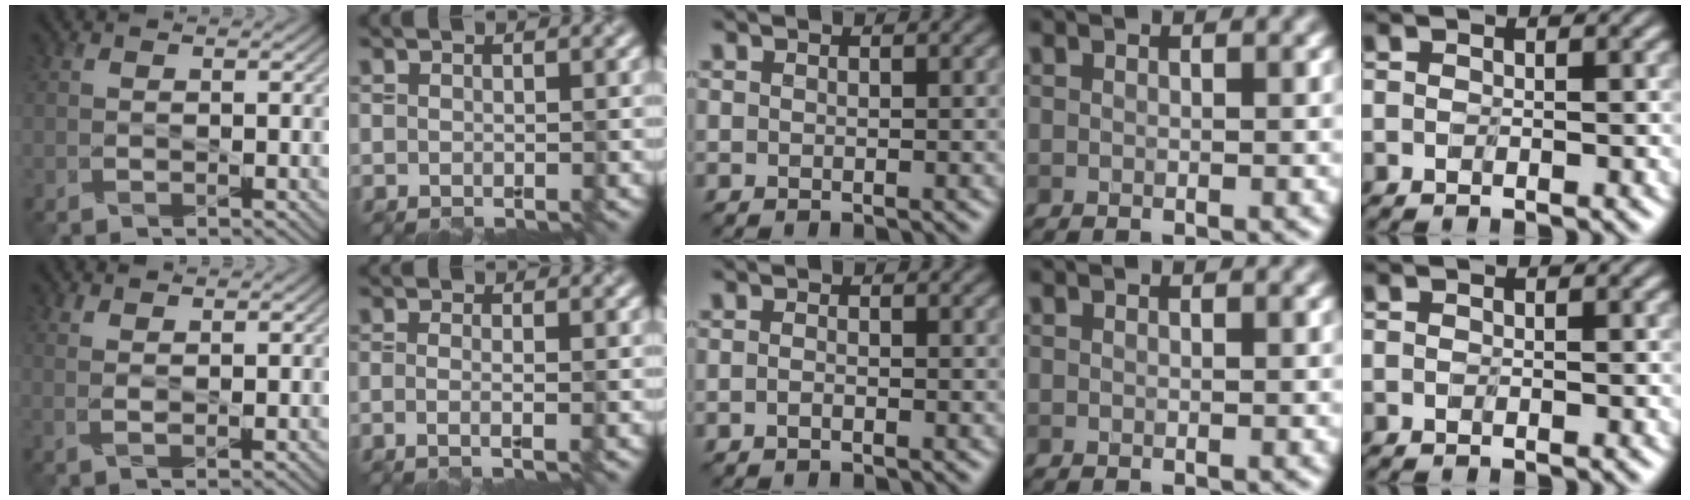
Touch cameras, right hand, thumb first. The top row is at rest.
{"thumb": {"total": 1.5, "force": [1.3, -0.1, 0.7], "torque": [-0.013, -0.003, 0.031]}, "index": {"total": 1.4, "force": [-1.0, 0.1, 0.9], "torque": [-0.013, -0.001, -0.018]}, "middle": {"total": 0.6, "force": [-0.5, 0.0, 0.3], "torque": [-0.011, 0.002, -0.009]}}